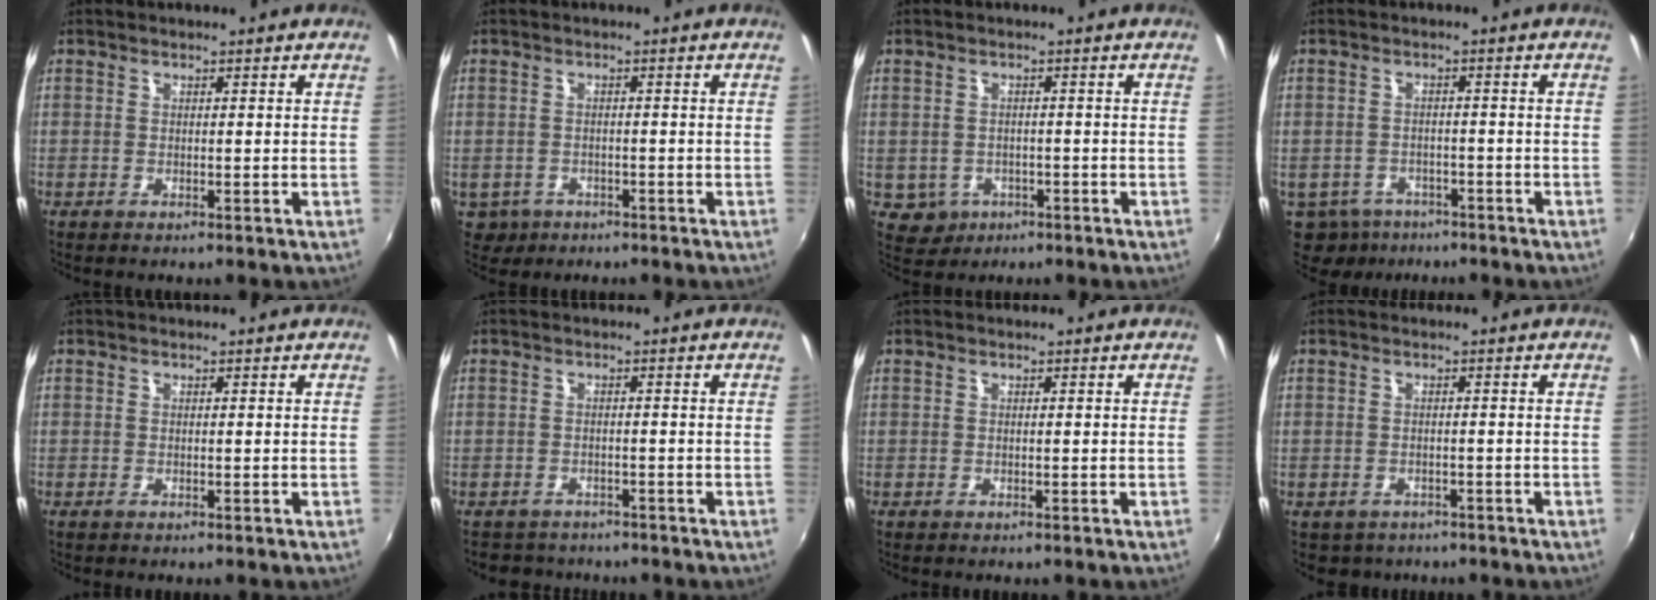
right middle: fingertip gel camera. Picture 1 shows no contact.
{"total": 4.7, "force": [-2.0, 3.9, 1.6], "torque": [-0.040, -0.005, -0.024]}
{"total": 4.2, "force": [-1.4, 3.8, 1.1], "torque": [-0.031, 0.003, -0.010]}
{"total": 9.2, "force": [-6.0, 6.2, 3.1], "torque": [-0.090, -0.016, -0.086]}
{"total": 0.0}
{"total": 4.5, "force": [-3.9, 2.3, 0.4], "torque": [-0.019, -0.003, -0.062]}
{"total": 0.0}
{"total": 2.9, "force": [-1.8, 2.3, 0.5], "torque": [-0.018, -0.007, -0.024]}